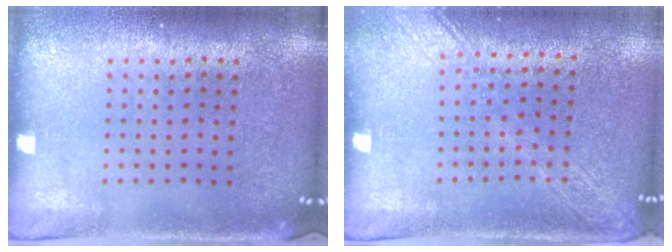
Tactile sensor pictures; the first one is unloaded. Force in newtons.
{"total": 1.9, "press": 1.7, "slide": 1.0}